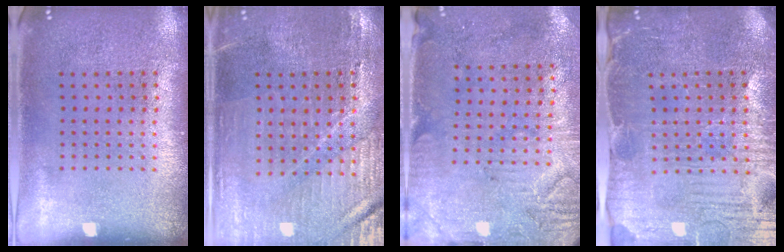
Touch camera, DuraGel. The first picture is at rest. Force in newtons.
{"total": 1.7, "press": 1.7, "slide": 0.3}
{"total": 3.1, "press": 2.5, "slide": 1.7}
{"total": 3.9, "press": 3.9, "slide": 0.7}